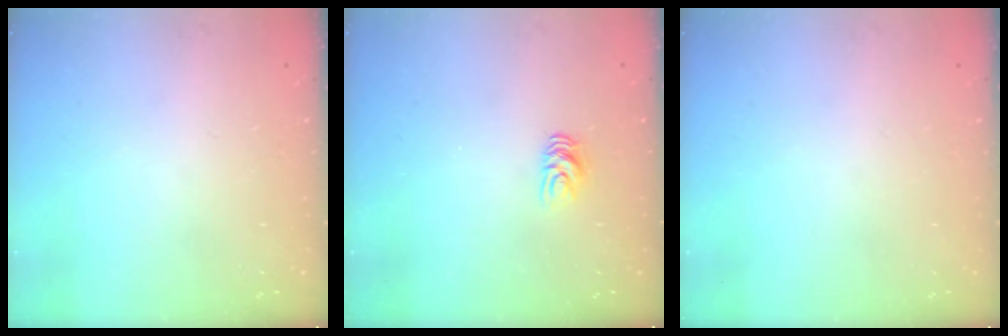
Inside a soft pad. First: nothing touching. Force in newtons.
{"total": 6.3, "press": 6.2, "slide": 0.6}
{"total": 0.0}